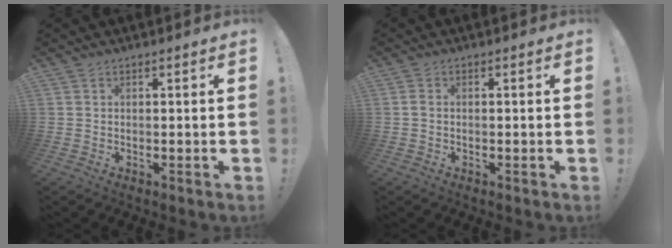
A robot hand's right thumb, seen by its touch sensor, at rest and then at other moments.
{"total": 0.8, "force": [-0.1, 0.6, 0.5], "torque": [-0.012, 0.004, -0.002]}